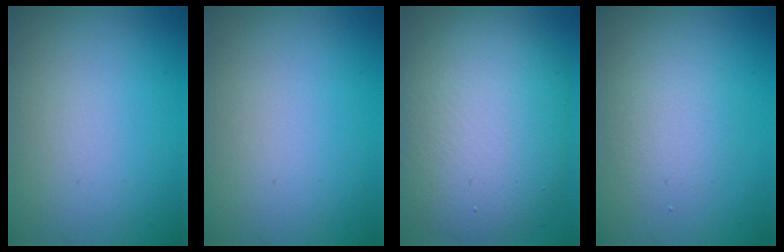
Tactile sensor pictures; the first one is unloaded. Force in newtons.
{"total": 0.0}
{"total": 10.5, "press": 10.5, "slide": 0.9}
{"total": 2.3, "press": 2.3, "slide": 0.1}